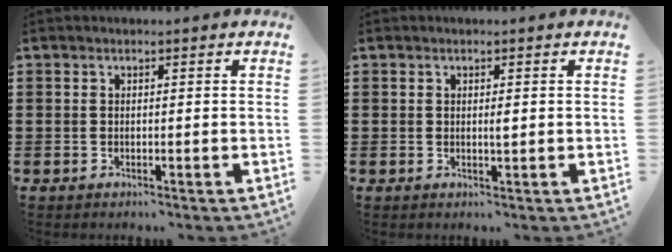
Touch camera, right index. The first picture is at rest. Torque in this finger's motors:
{"motor_torque": [-0.07, 0.87, 0.09, 0.03]}